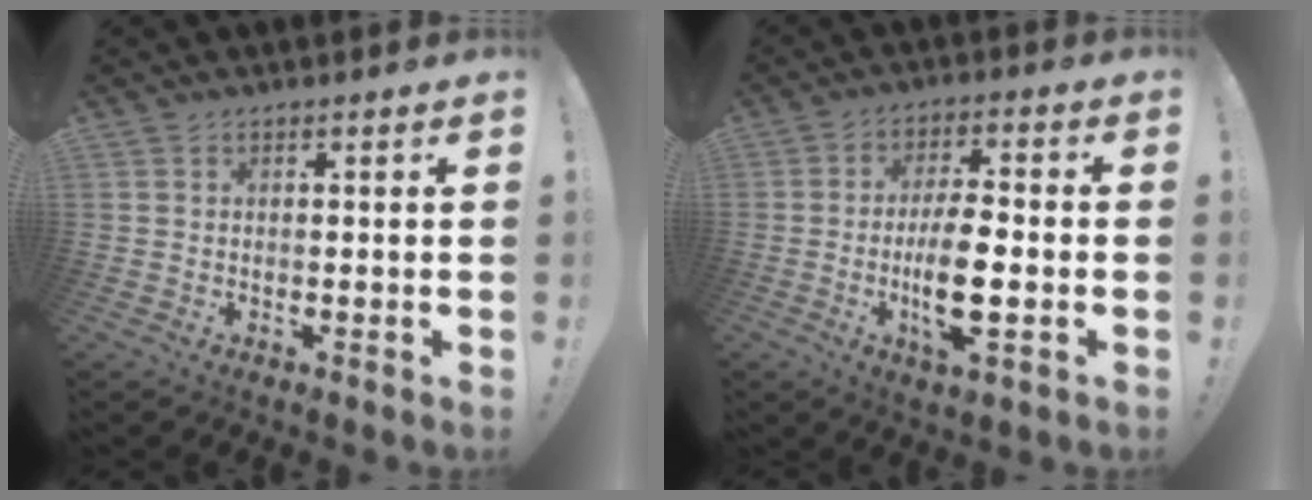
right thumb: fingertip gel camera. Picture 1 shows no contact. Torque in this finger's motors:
{"motor_torque": [1.98, 1.82, 1.15, -1.02, 0.11]}